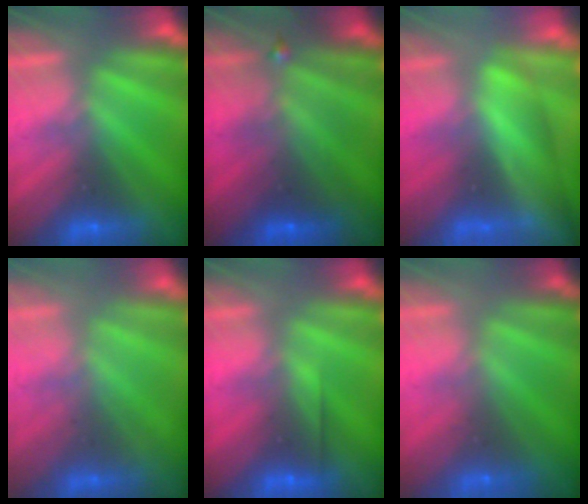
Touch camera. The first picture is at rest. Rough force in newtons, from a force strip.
{"total": 7.0}
{"total": 3.9}
{"total": 2.0}
{"total": 2.6}
{"total": 7.7}